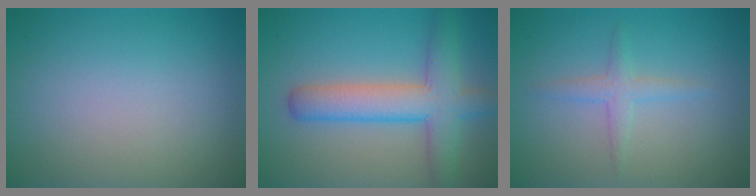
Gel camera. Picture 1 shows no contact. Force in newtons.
{"total": 6.2, "press": 6.2, "slide": 0.3}
{"total": 1.7, "press": 1.7, "slide": 0.1}